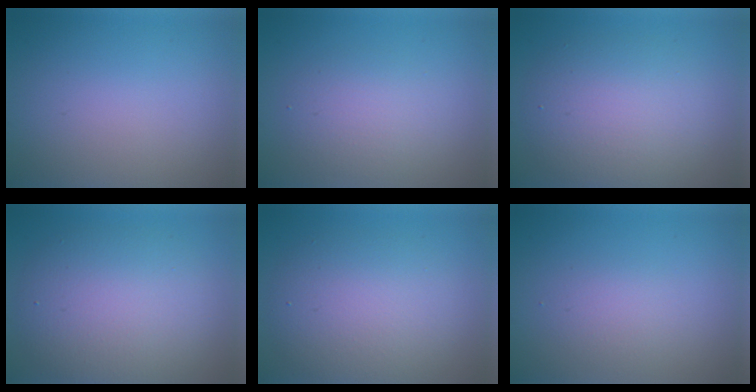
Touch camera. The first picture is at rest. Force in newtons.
{"total": 2.9, "press": 2.9, "slide": 0.2}
{"total": 5.7, "press": 5.7, "slide": 0.4}
{"total": 7.1, "press": 7.1, "slide": 0.5}
{"total": 5.8, "press": 5.8, "slide": 0.2}
{"total": 1.8, "press": 1.8, "slide": 0.0}